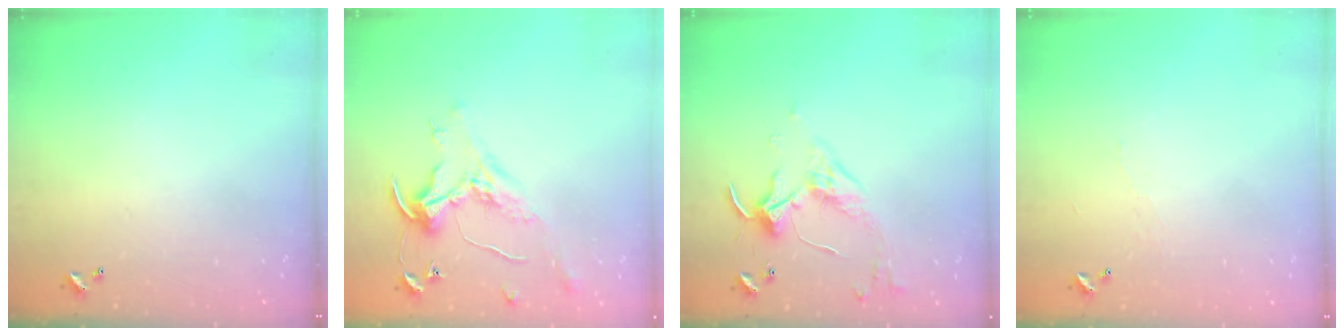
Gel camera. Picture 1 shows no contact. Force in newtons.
{"total": 0.8, "press": 0.0, "slide": 0.8}
{"total": 3.3, "press": 3.3, "slide": 0.6}
{"total": 2.0, "press": 1.9, "slide": 0.4}